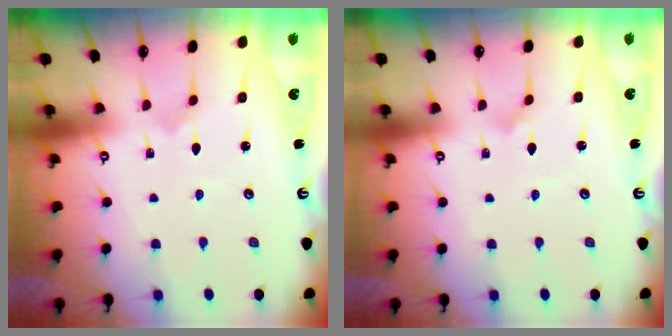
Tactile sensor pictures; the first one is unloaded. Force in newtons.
{"total": 0.7, "press": 0.7, "slide": 0.1}